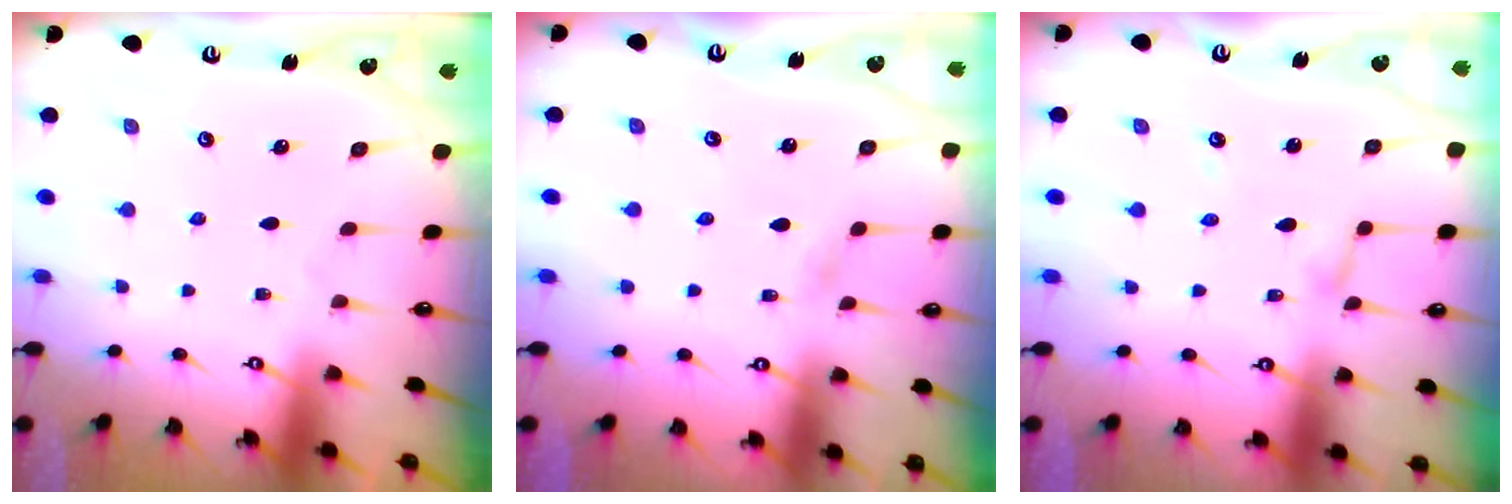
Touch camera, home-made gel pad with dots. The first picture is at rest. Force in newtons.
{"total": 2.4, "press": 2.3, "slide": 0.3}
{"total": 2.7, "press": 2.7, "slide": 0.1}